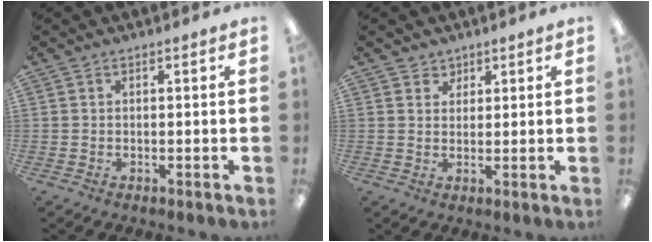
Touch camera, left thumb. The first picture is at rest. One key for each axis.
{"total": 2.8, "fx": 1.8, "fy": 2.2, "fz": -0.2, "tx": 0.012, "ty": -0.004, "tz": 0.031}